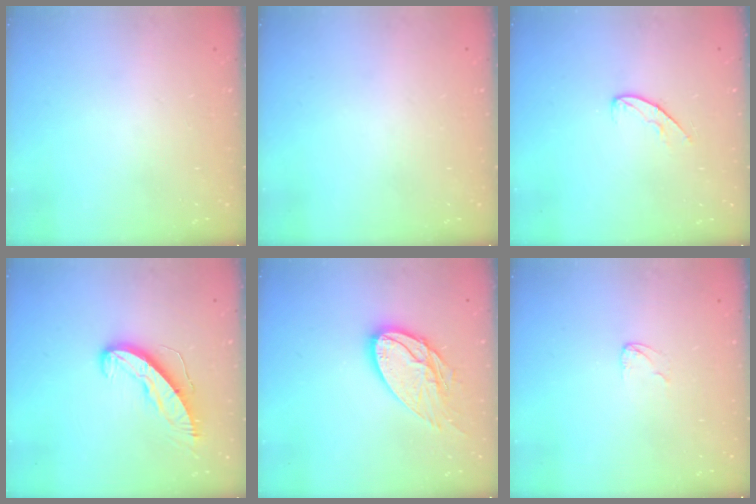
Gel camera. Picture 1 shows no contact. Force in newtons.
{"total": 0.0}
{"total": 5.7, "press": 5.7, "slide": 0.5}
{"total": 9.0, "press": 9.0, "slide": 0.6}
{"total": 14.2, "press": 14.2, "slide": 0.8}
{"total": 3.1, "press": 3.1, "slide": 0.2}